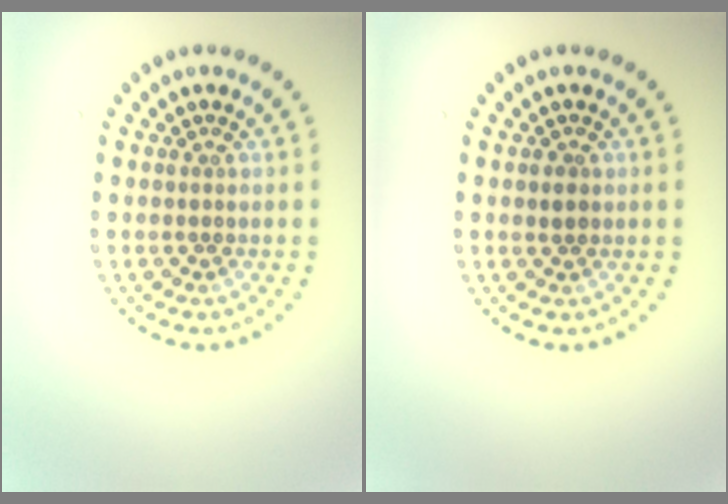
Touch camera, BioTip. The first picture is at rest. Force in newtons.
{"total": 1.1, "press": 1.1, "slide": 0.3}